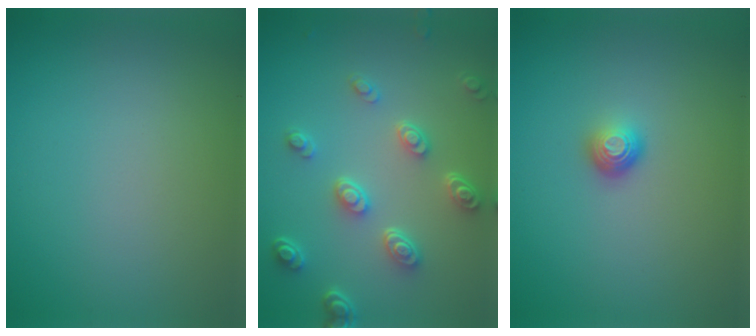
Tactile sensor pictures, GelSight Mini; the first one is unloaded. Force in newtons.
{"total": 4.5, "press": 3.4, "slide": 3.0}
{"total": 1.4, "press": 1.0, "slide": 1.0}